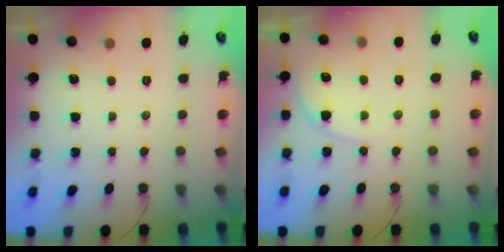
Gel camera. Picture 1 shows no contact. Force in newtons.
{"total": 6.6, "press": 6.6, "slide": 0.4}